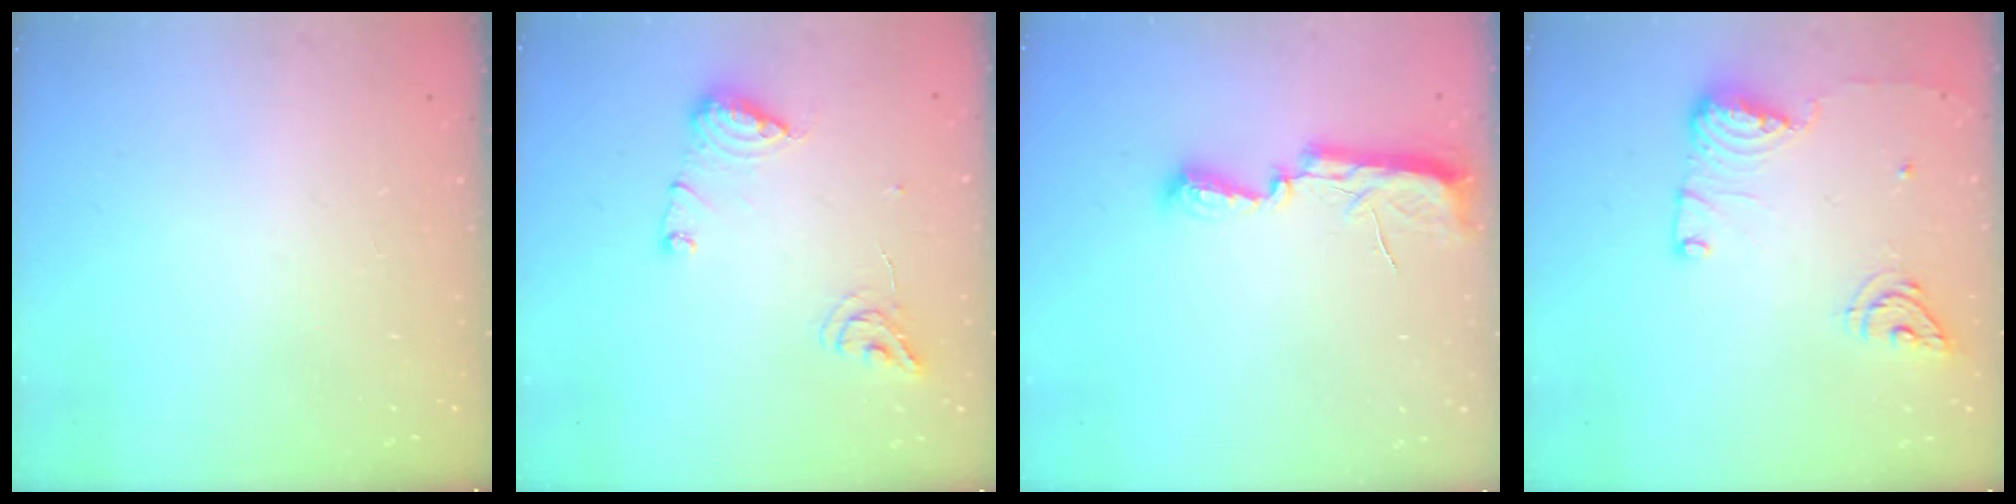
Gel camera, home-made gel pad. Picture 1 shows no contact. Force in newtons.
{"total": 10.7, "press": 10.7, "slide": 1.0}
{"total": 8.9, "press": 8.5, "slide": 2.4}
{"total": 14.0, "press": 13.8, "slide": 2.7}